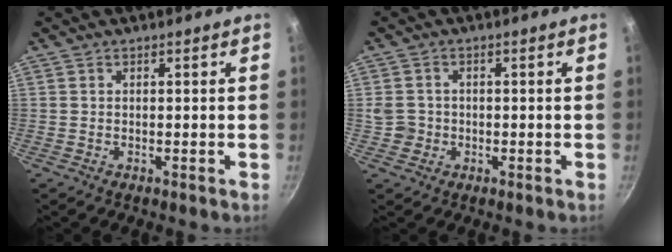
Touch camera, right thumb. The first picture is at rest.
{"total": 3.6, "force": [-0.5, 3.3, 1.2], "torque": [-0.008, 0.006, -0.010]}